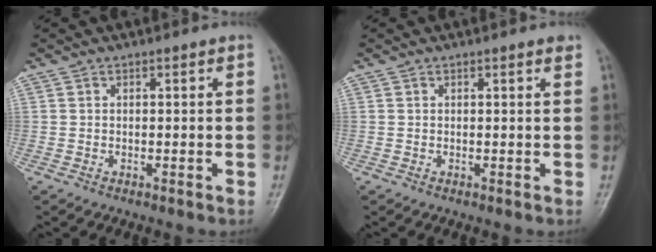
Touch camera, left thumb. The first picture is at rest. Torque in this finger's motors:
{"motor_torque": [0.18, -0.06, 0.27, 0.23, 0.00]}